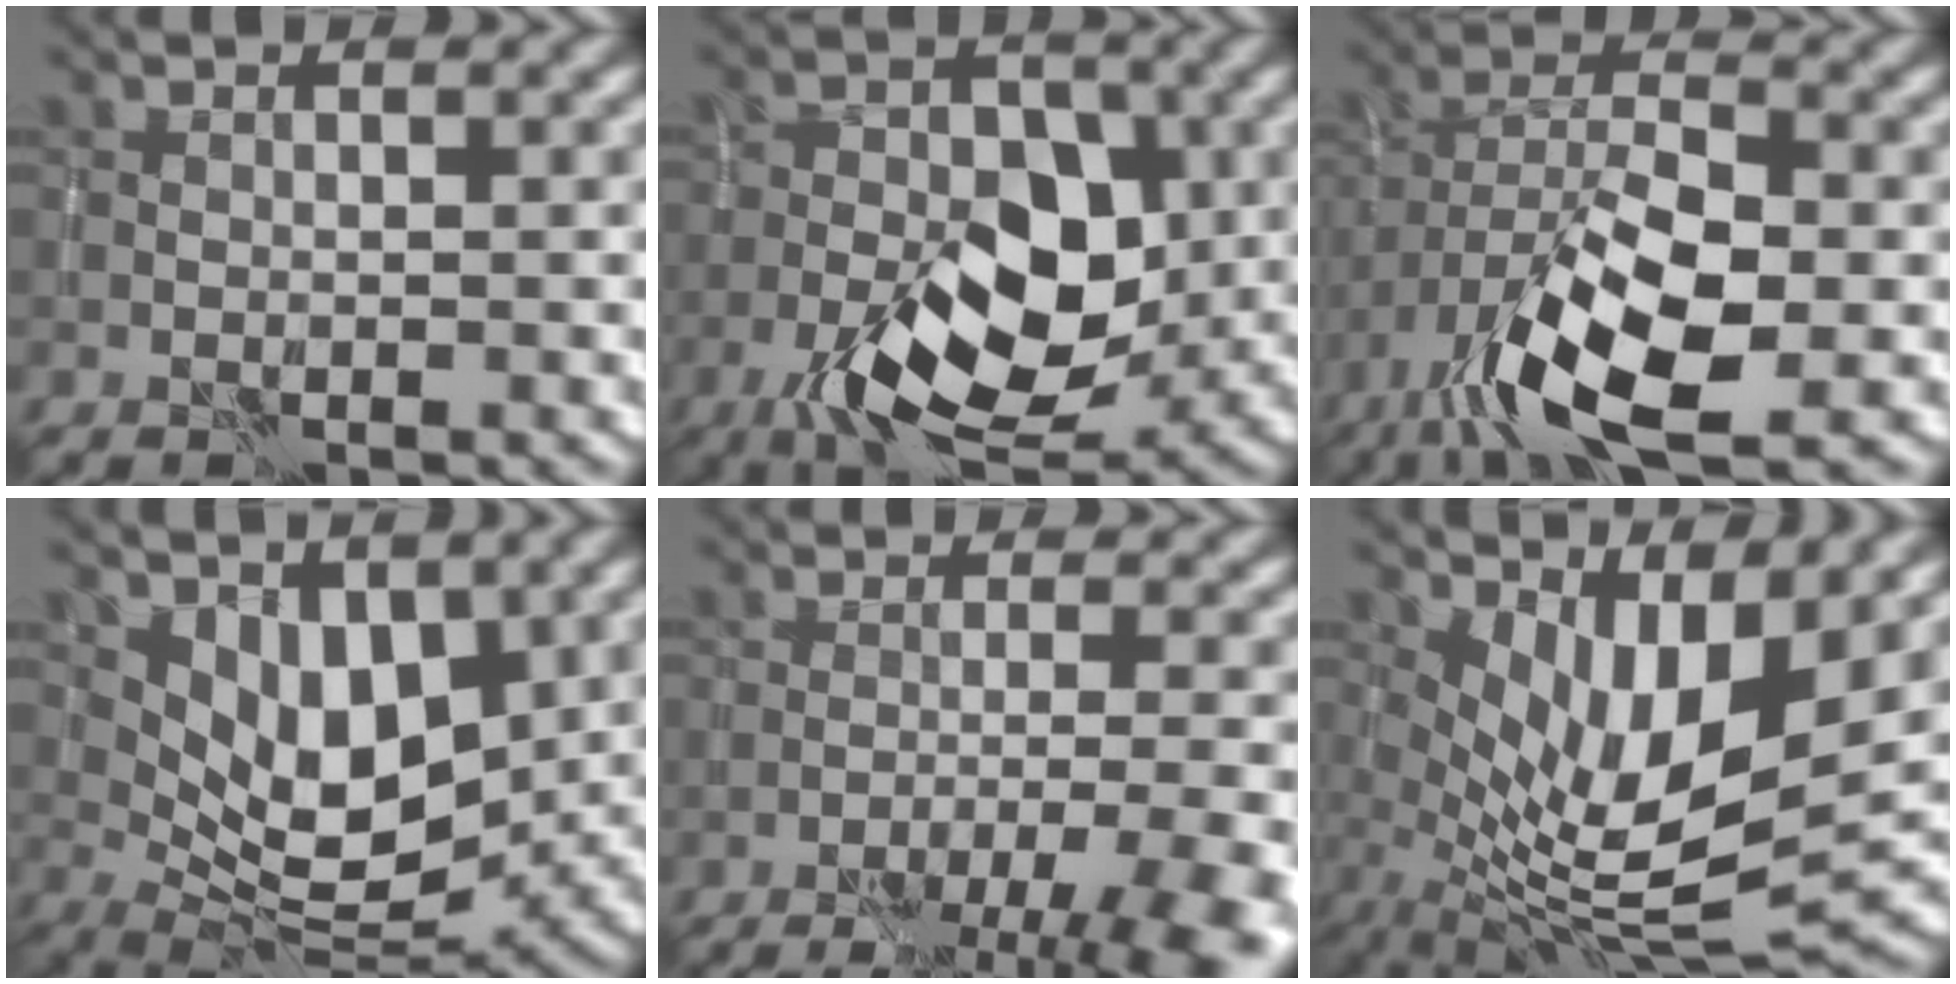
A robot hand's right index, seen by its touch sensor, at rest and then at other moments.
{"total": 9.3, "force": [-3.1, 4.7, 7.3], "torque": [-0.123, 0.002, -0.057]}
{"total": 10.4, "force": [-4.9, 3.8, 8.3], "torque": [-0.158, 0.001, -0.093]}
{"total": 5.7, "force": [2.4, 2.9, 4.3], "torque": [-0.074, -0.016, 0.041]}
{"total": 8.3, "force": [-5.9, 1.1, 5.6], "torque": [-0.081, -0.011, -0.075]}
{"total": 8.6, "force": [2.2, 3.0, 7.8], "torque": [-0.147, -0.011, 0.043]}